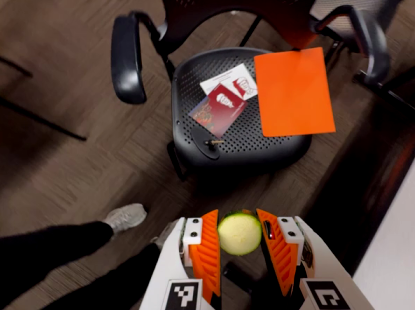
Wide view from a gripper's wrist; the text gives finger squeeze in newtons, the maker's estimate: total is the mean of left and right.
{"total": 13.8, "left": 14.6, "right": 12.9}